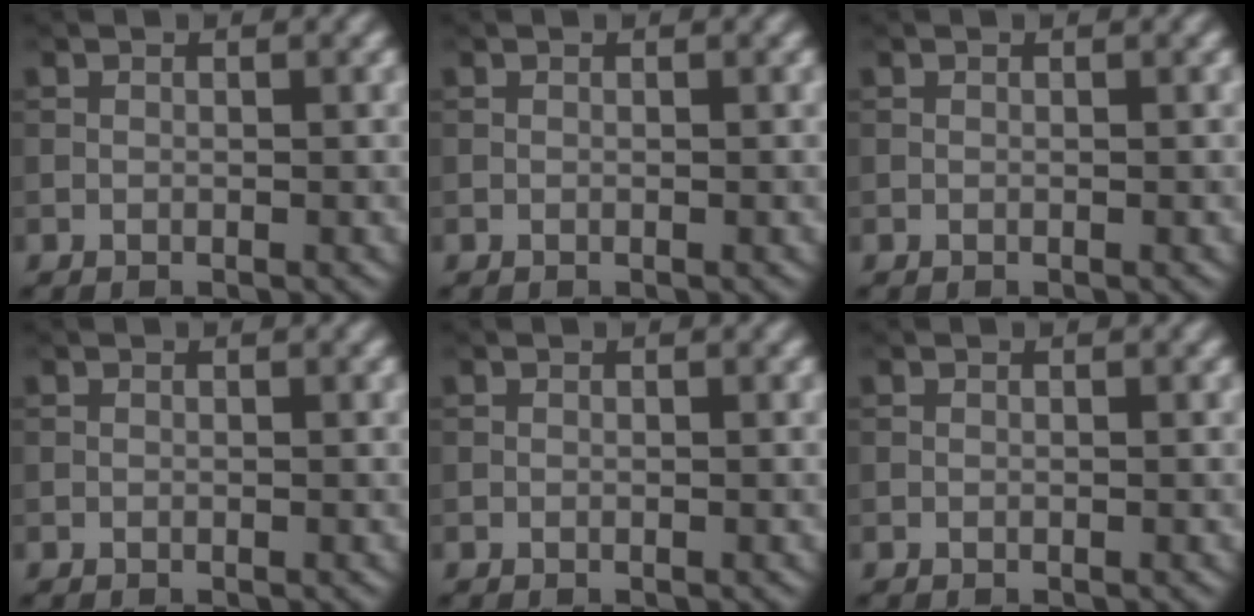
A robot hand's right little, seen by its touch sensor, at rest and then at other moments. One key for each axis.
{"total": 0.0}
{"total": 0.0}
{"total": 0.0}
{"total": 0.0}
{"total": 0.0}